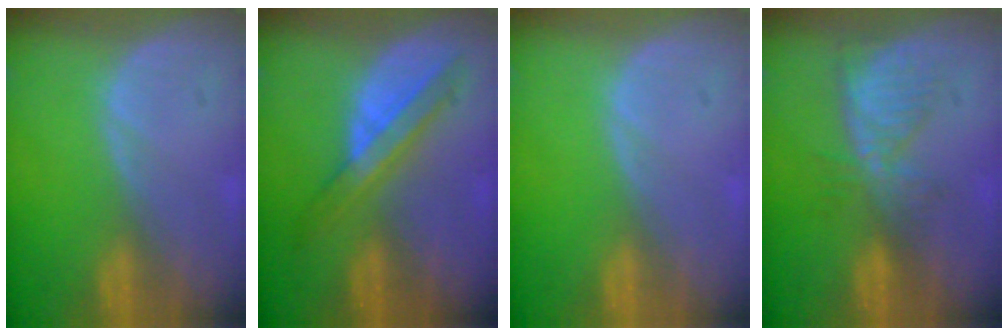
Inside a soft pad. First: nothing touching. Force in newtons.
{"total": 5.7, "press": 5.7, "slide": 0.3}
{"total": 0.0}
{"total": 5.4, "press": 5.3, "slide": 0.6}